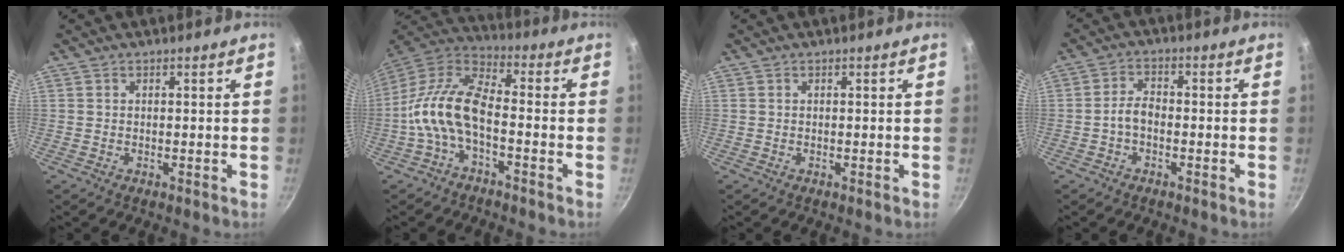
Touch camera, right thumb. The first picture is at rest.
{"total": 12.8, "force": [-3.2, 6.0, 10.9], "torque": [-0.225, 0.050, -0.070]}
{"total": 0.0}
{"total": 3.6, "force": [-1.1, 2.1, 2.6], "torque": [-0.044, 0.019, -0.025]}